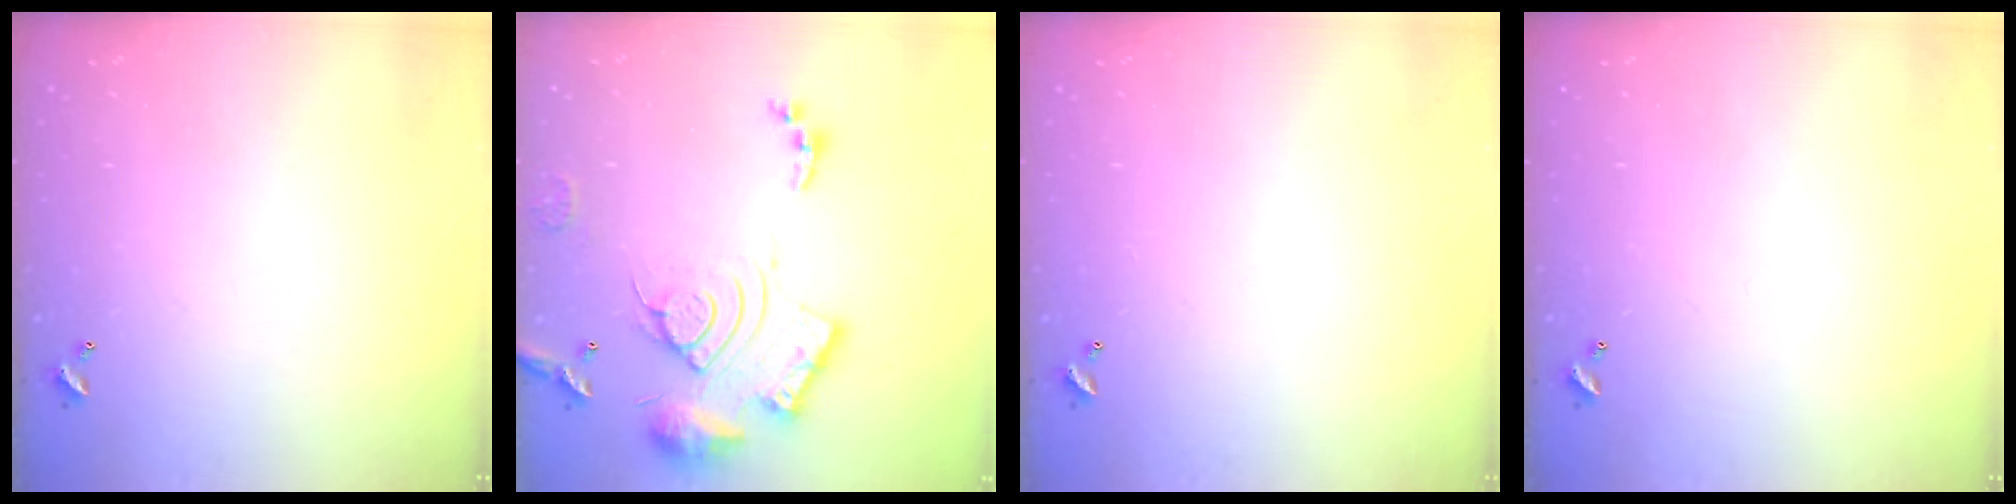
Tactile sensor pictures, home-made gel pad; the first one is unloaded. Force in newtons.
{"total": 19.5, "press": 19.4, "slide": 2.0}
{"total": 0.0}
{"total": 0.0}